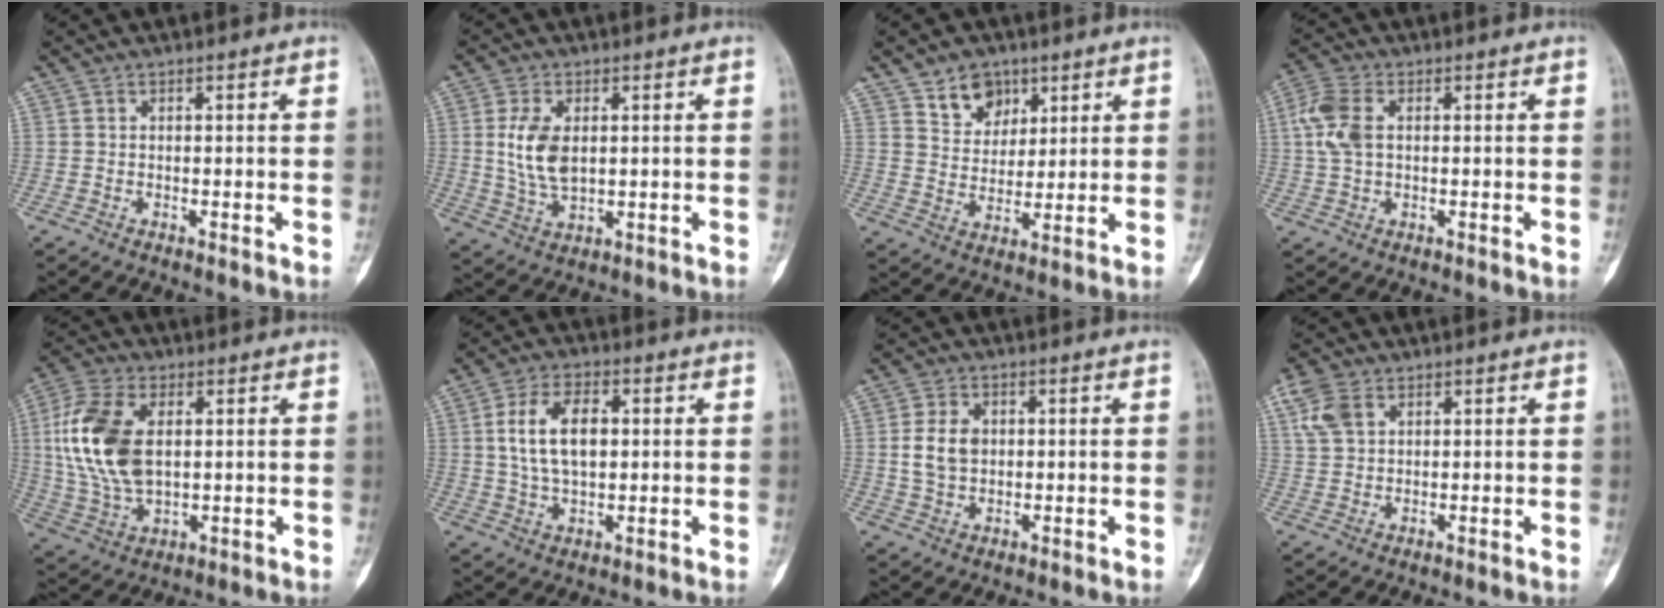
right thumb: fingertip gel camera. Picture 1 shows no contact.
{"total": 8.3, "force": [1.1, 4.8, 6.7], "torque": [-0.130, -0.009, 0.027]}
{"total": 7.8, "force": [4.6, 5.6, 2.7], "torque": [-0.014, -0.026, 0.085]}
{"total": 7.1, "force": [1.0, 4.4, 5.5], "torque": [-0.135, 0.014, 0.016]}
{"total": 16.3, "force": [2.4, 9.6, 13.0], "torque": [-0.271, -0.001, 0.049]}
{"total": 10.9, "force": [1.6, 6.3, 8.7], "torque": [-0.147, 0.004, 0.032]}
{"total": 6.4, "force": [0.6, 4.7, 4.3], "torque": [-0.073, 0.002, 0.014]}
{"total": 7.0, "force": [3.1, 4.7, 4.1], "torque": [-0.084, 0.003, 0.062]}